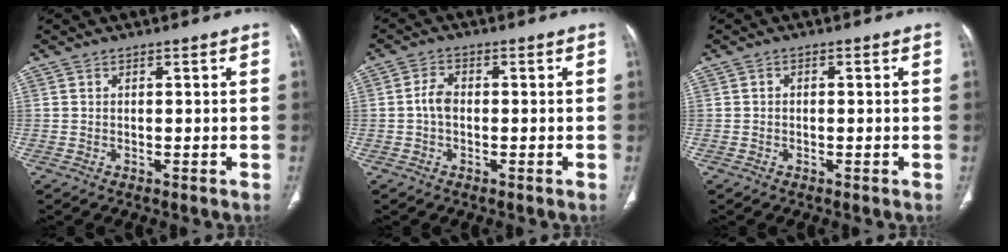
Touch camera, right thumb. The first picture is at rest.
{"total": 3.0, "force": [-0.4, 2.0, 2.2], "torque": [-0.040, 0.007, -0.015]}
{"total": 0.6, "force": [-0.1, 0.5, 0.3], "torque": [-0.002, 0.002, -0.007]}